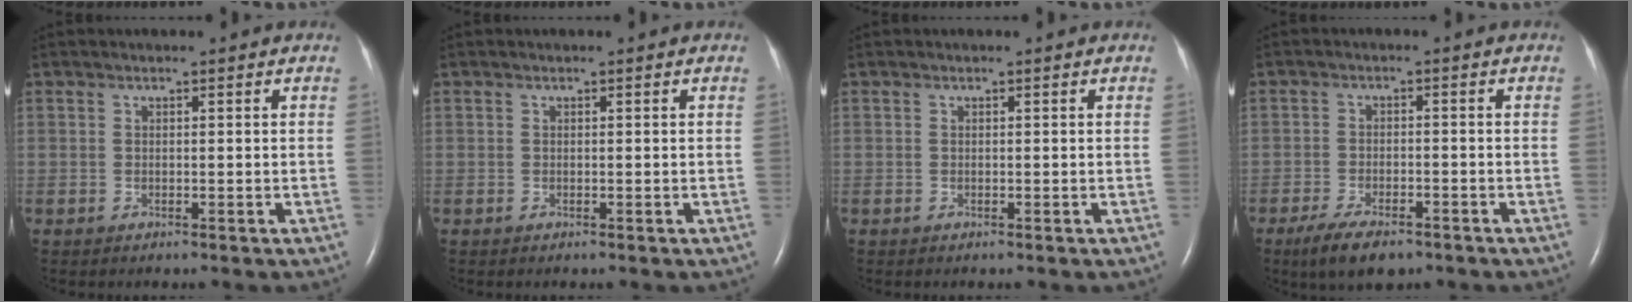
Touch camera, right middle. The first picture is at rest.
{"total": 0.0}
{"total": 0.0}
{"total": 6.9, "force": [-4.9, 2.4, 4.2], "torque": [-0.082, -0.010, -0.081]}